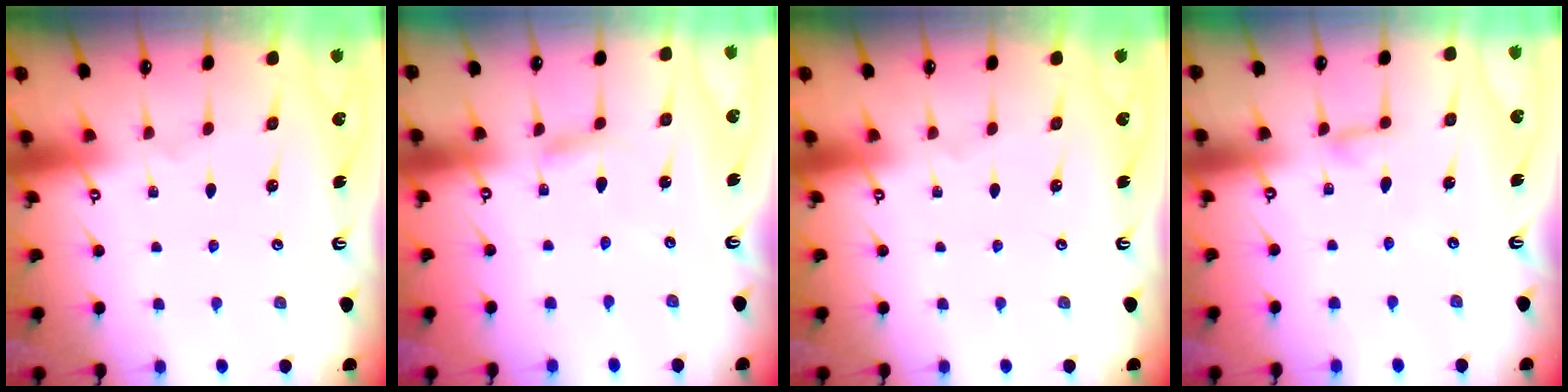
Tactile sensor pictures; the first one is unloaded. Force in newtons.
{"total": 2.8, "press": 2.8, "slide": 0.4}
{"total": 0.0}
{"total": 4.1, "press": 4.1, "slide": 0.3}